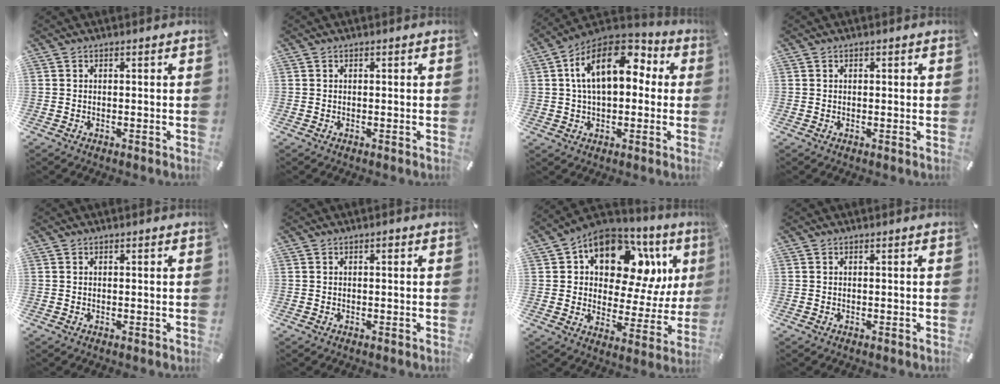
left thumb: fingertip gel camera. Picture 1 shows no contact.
{"total": 0.0}
{"total": 16.5, "force": [4.2, 9.8, 12.6], "torque": [-0.234, -0.005, 0.069]}
{"total": 0.6, "force": [0.1, 0.4, 0.3], "torque": [-0.006, 0.003, 0.002]}
{"total": 0.0}
{"total": 0.7, "force": [0.1, 0.4, 0.5], "torque": [-0.010, 0.004, 0.001]}
{"total": 14.6, "force": [8.1, 9.0, 8.2], "torque": [-0.127, -0.062, 0.140]}
{"total": 0.0}